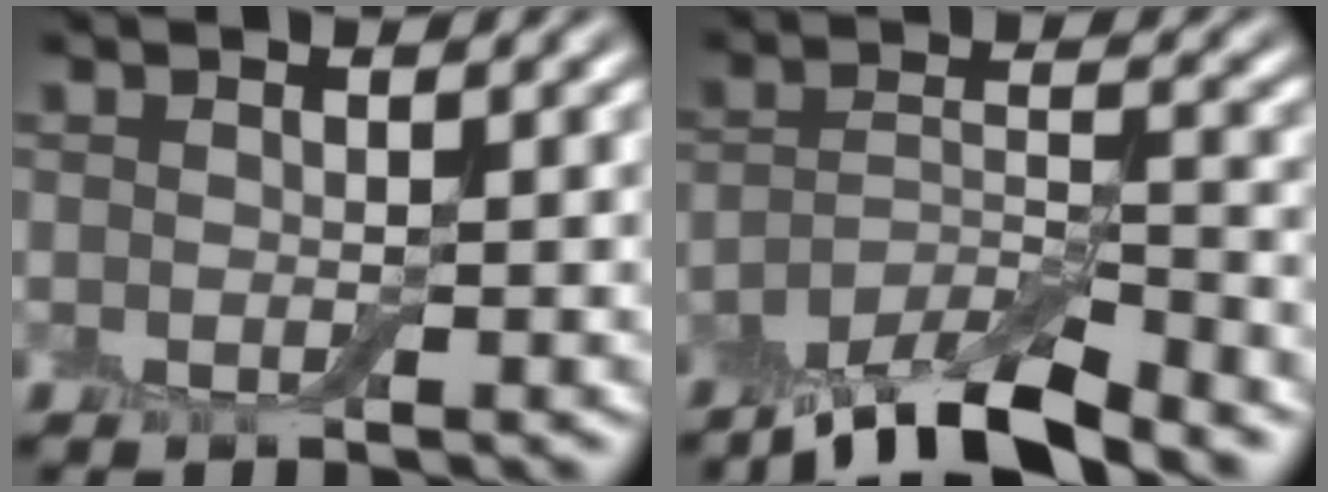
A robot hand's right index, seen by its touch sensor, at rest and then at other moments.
{"total": 6.7, "force": [-5.4, 1.5, 3.7], "torque": [-0.065, -0.007, -0.098]}